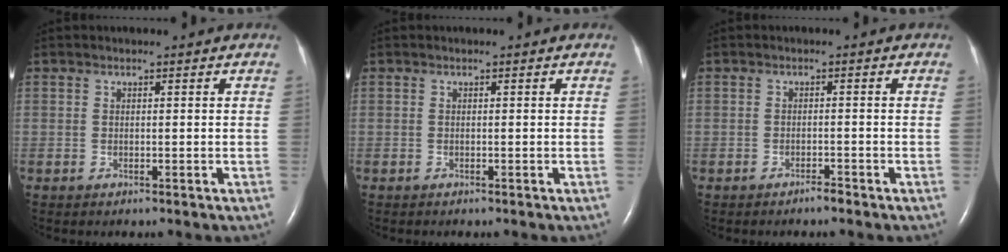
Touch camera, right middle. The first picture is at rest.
{"total": 0.0}
{"total": 1.1, "force": [-1.1, 0.1, 0.4], "torque": [-0.009, -0.002, -0.016]}